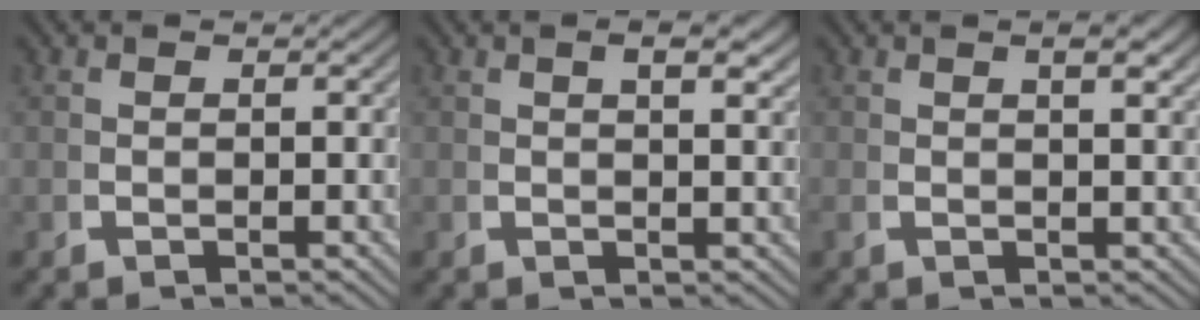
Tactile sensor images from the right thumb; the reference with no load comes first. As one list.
[{"total": 2.8, "force": [1.4, 0.9, 2.3], "torque": [-0.023, 0.009, 0.021]}, {"total": 2.5, "force": [1.1, 0.7, 2.2], "torque": [-0.028, 0.006, 0.017]}]